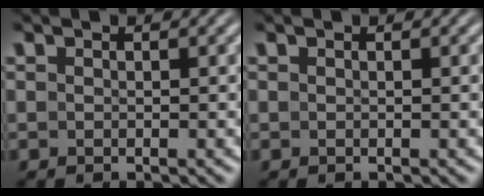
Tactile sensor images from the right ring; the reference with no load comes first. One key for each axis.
{"total": 0.0}